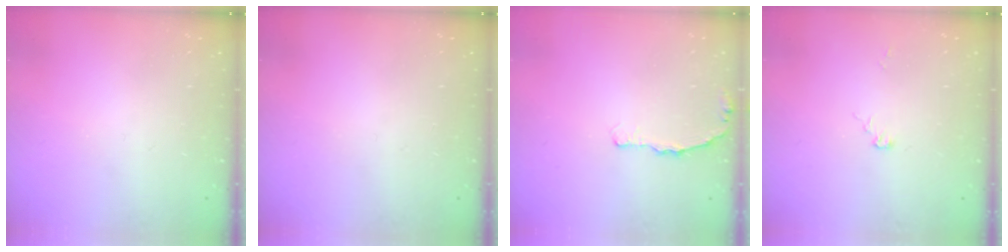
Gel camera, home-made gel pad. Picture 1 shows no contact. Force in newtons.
{"total": 0.0}
{"total": 3.7, "press": 3.7, "slide": 0.4}
{"total": 4.5, "press": 4.5, "slide": 0.5}